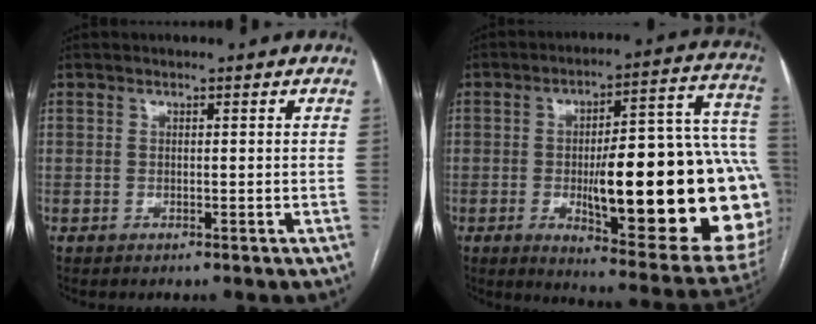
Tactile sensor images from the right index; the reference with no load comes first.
{"total": 31.3, "force": [-3.8, 6.0, 30.5], "torque": [-0.334, 0.011, -0.046]}